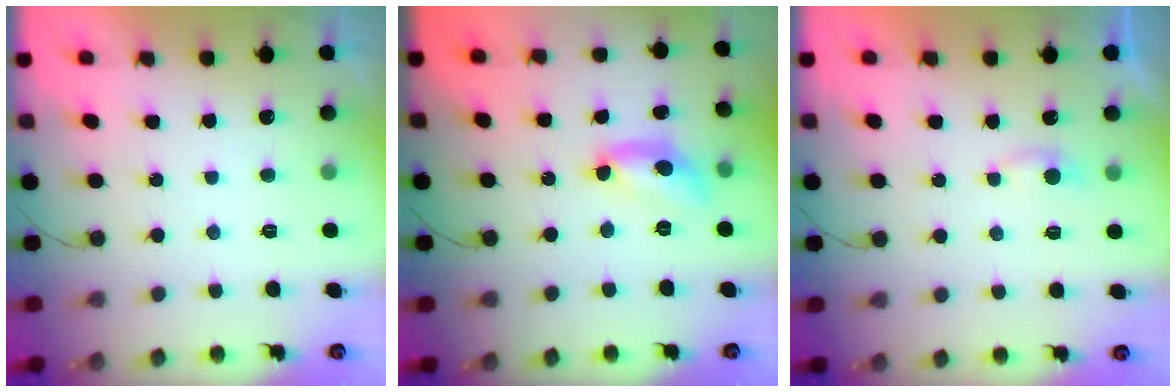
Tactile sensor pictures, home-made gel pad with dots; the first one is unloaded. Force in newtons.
{"total": 12.2, "press": 12.1, "slide": 0.8}
{"total": 2.3, "press": 2.3, "slide": 0.3}